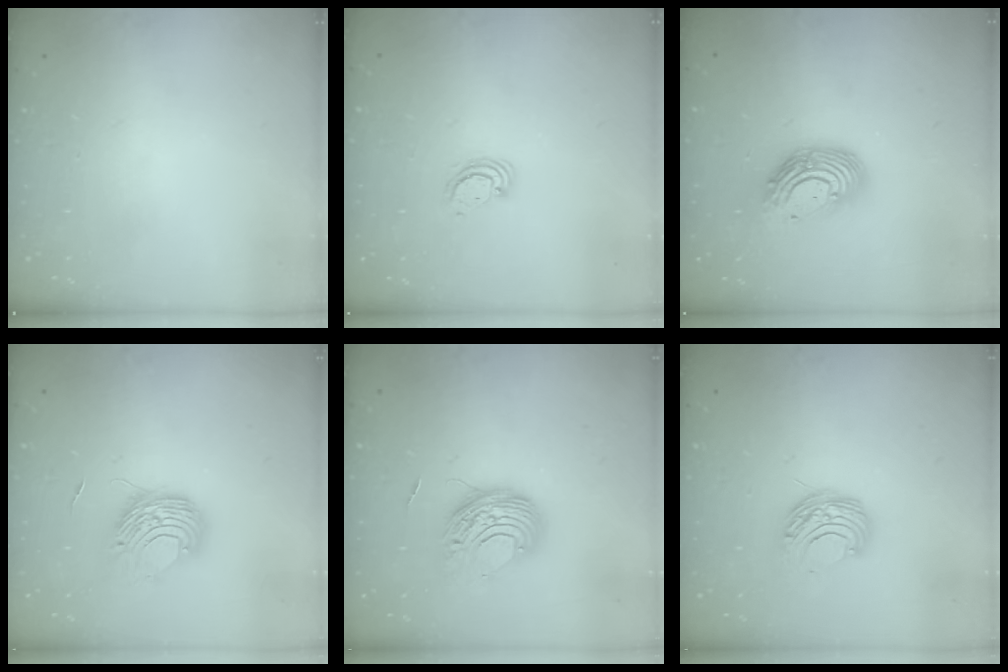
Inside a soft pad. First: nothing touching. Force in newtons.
{"total": 2.9, "press": 2.9, "slide": 0.3}
{"total": 13.2, "press": 13.1, "slide": 1.3}
{"total": 8.8, "press": 8.8, "slide": 0.3}
{"total": 9.4, "press": 9.4, "slide": 0.8}
{"total": 8.7, "press": 8.7, "slide": 0.6}